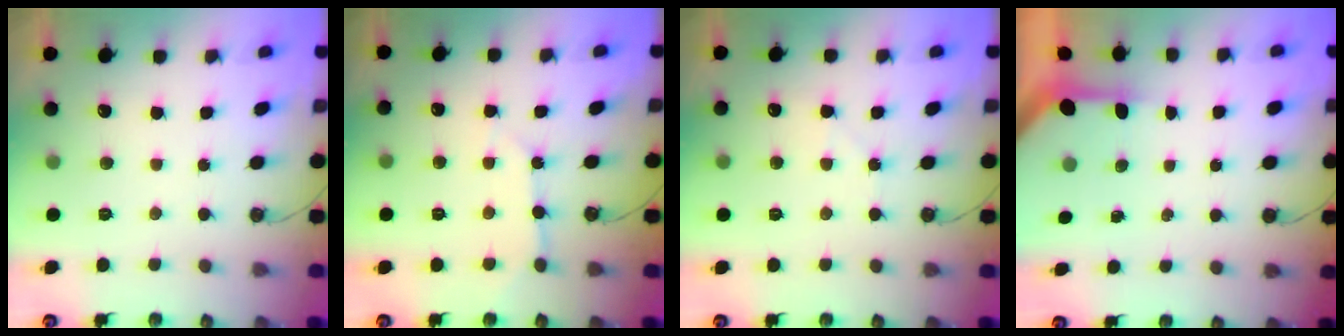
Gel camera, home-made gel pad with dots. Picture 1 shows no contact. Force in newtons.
{"total": 4.7, "press": 4.7, "slide": 0.4}
{"total": 5.2, "press": 5.1, "slide": 0.9}
{"total": 3.0, "press": 3.0, "slide": 0.2}